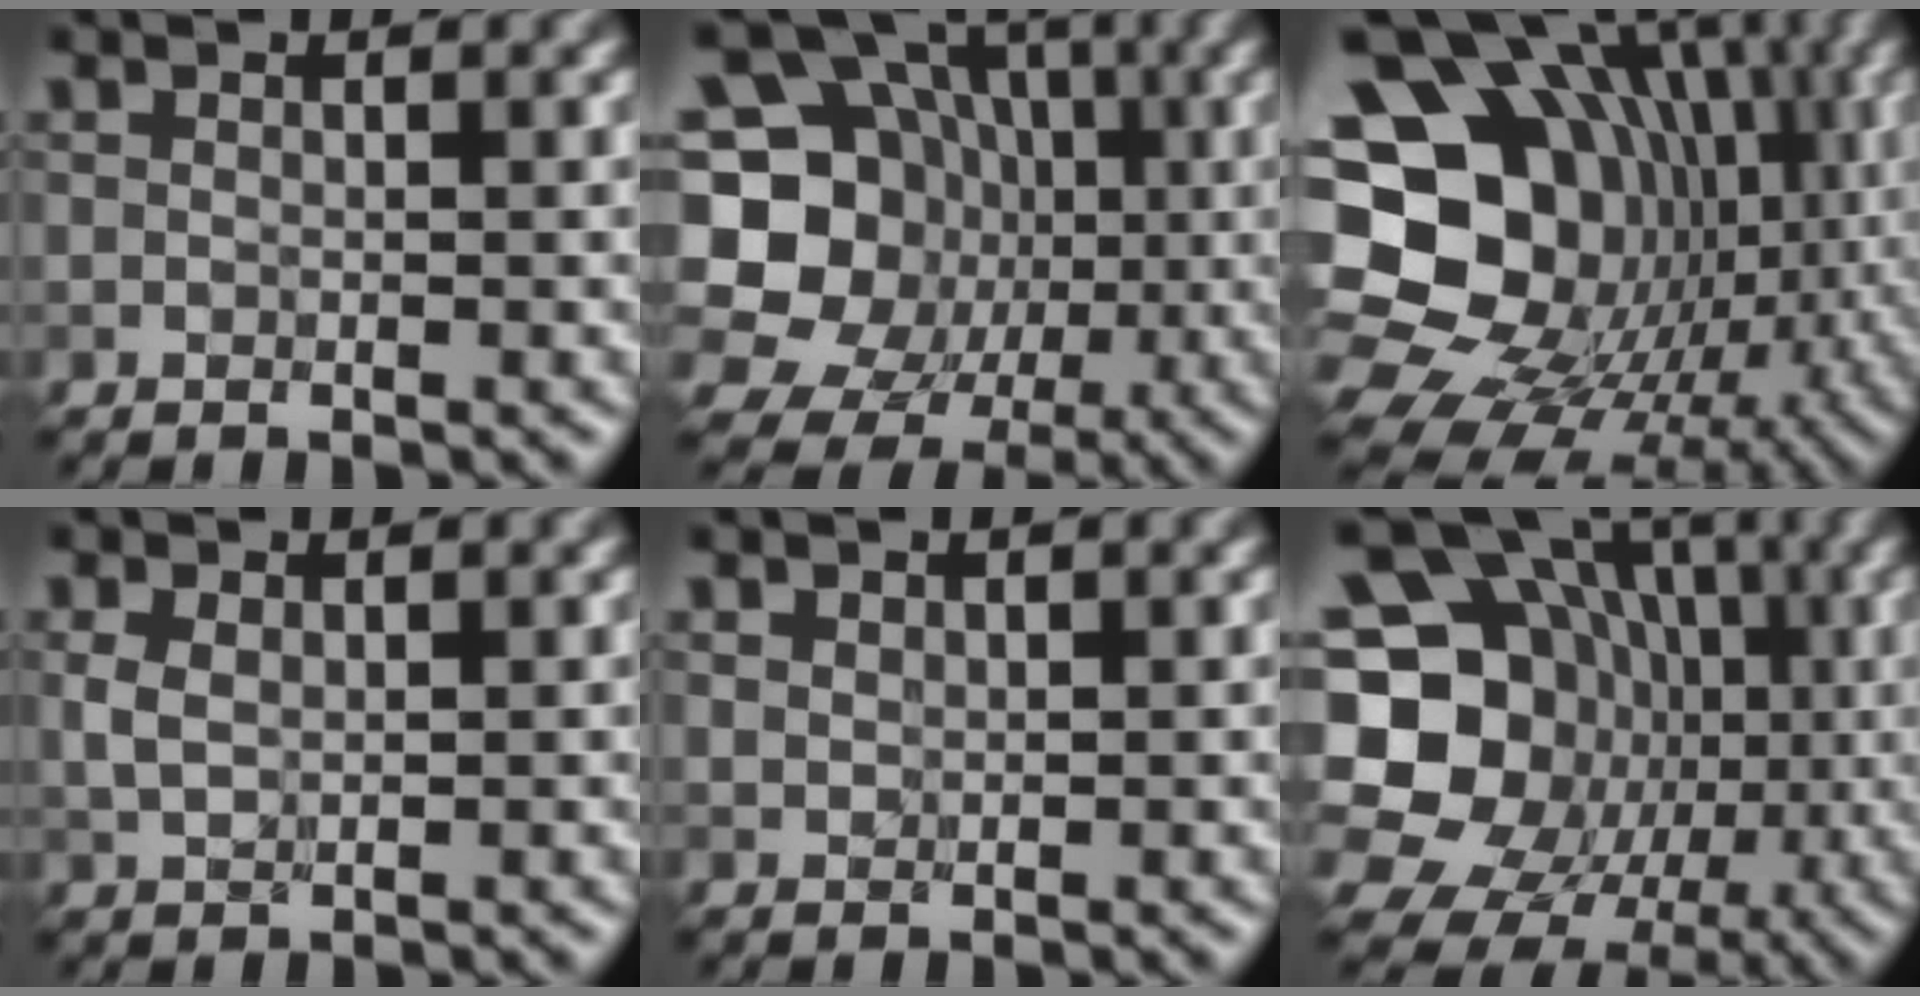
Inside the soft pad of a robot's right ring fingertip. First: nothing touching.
{"total": 17.3, "force": [-1.4, 15.9, 6.6], "torque": [-0.156, 0.013, -0.050]}
{"total": 21.2, "force": [0.2, 17.7, 11.6], "torque": [-0.185, -0.010, -0.015]}
{"total": 1.6, "force": [0.6, 0.9, 1.1], "torque": [-0.031, -0.001, 0.016]}
{"total": 0.9, "force": [0.8, 0.4, 0.1], "torque": [-0.004, 0.000, 0.021]}
{"total": 21.2, "force": [-1.6, 19.0, 9.1], "torque": [-0.180, 0.020, -0.053]}